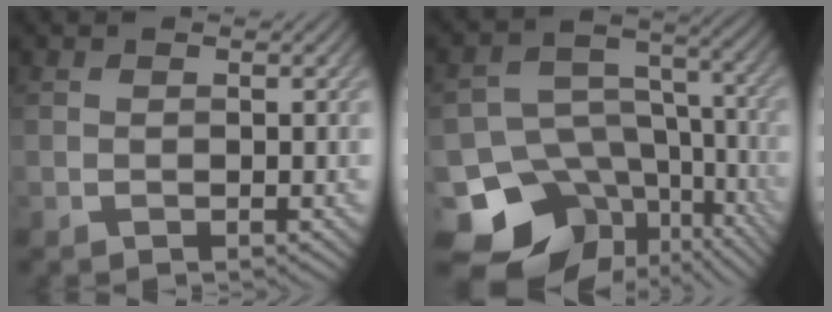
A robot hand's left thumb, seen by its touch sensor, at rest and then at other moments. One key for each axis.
{"total": 15.5, "fx": -8.5, "fy": 11.1, "fz": 6.6, "tx": -0.140, "ty": -0.026, "tz": -0.117}